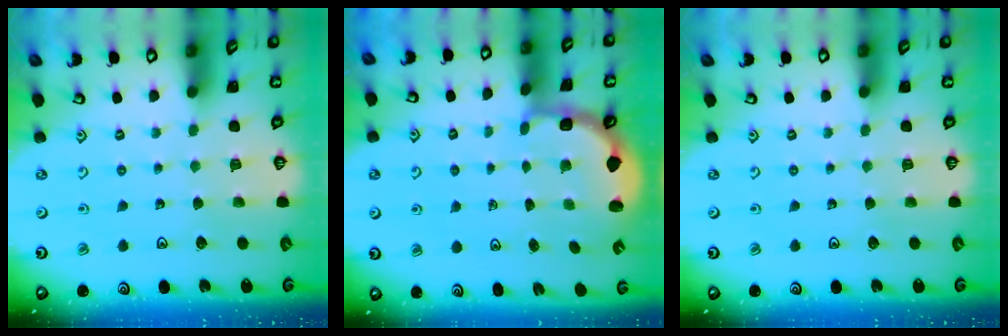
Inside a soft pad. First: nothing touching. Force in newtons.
{"total": 2.8, "press": 2.2, "slide": 1.7}
{"total": 0.0}